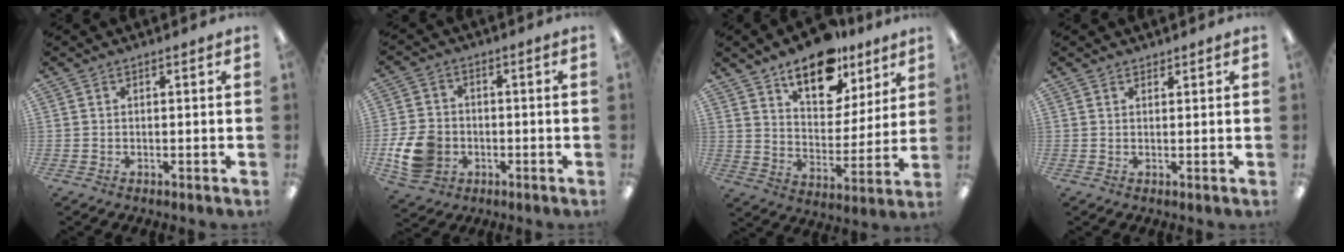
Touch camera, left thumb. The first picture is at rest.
{"total": 10.6, "force": [-2.9, 8.4, 5.8], "torque": [-0.130, 0.017, -0.049]}
{"total": 16.0, "force": [11.5, 8.0, 7.7], "torque": [-0.117, -0.063, 0.203]}
{"total": 1.1, "force": [1.1, 0.4, -0.1], "torque": [0.001, -0.001, 0.021]}